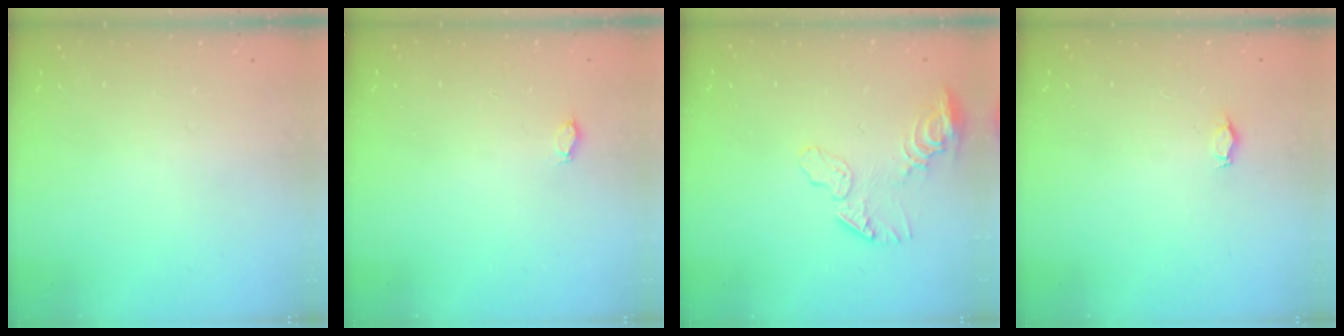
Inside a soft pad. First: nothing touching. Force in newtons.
{"total": 2.9, "press": 2.7, "slide": 1.2}
{"total": 9.0, "press": 8.9, "slide": 0.7}
{"total": 2.9, "press": 2.9, "slide": 0.5}